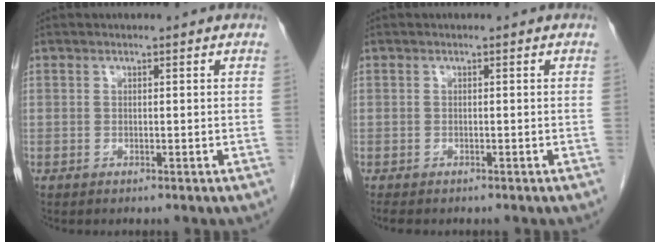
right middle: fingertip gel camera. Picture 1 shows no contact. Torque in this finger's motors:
{"motor_torque": [0.46, -0.29, 0.07, 0.00]}